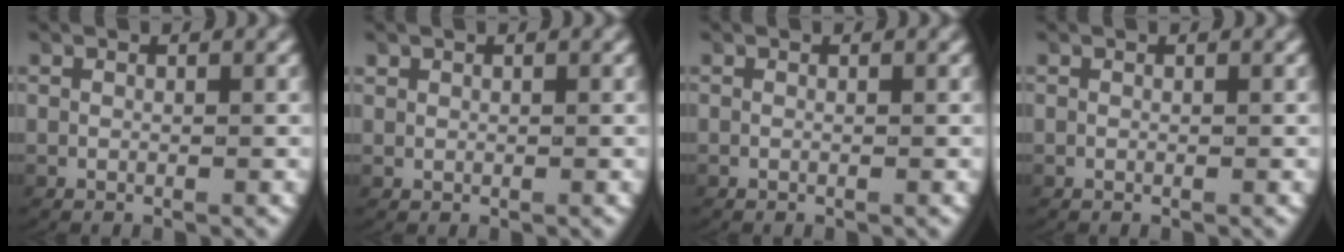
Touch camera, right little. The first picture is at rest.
{"total": 0.7, "force": [0.4, 0.5, 0.2], "torque": [-0.009, -0.003, 0.015]}
{"total": 0.0}
{"total": 0.0}